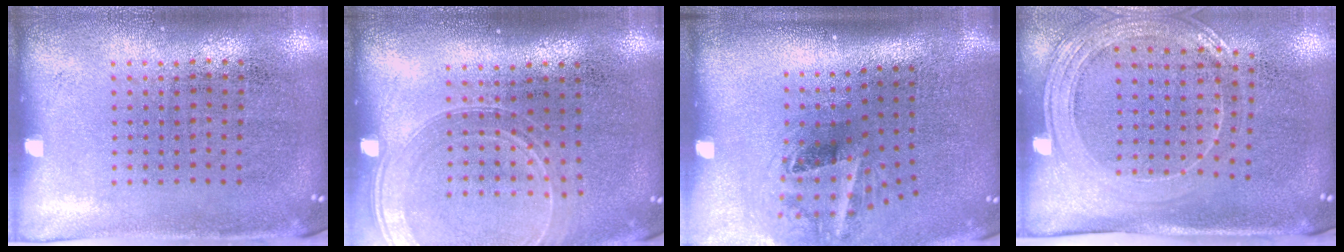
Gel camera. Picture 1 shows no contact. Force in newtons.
{"total": 1.4, "press": 1.3, "slide": 0.5}
{"total": 2.1, "press": 1.3, "slide": 1.6}
{"total": 1.9, "press": 1.7, "slide": 0.9}